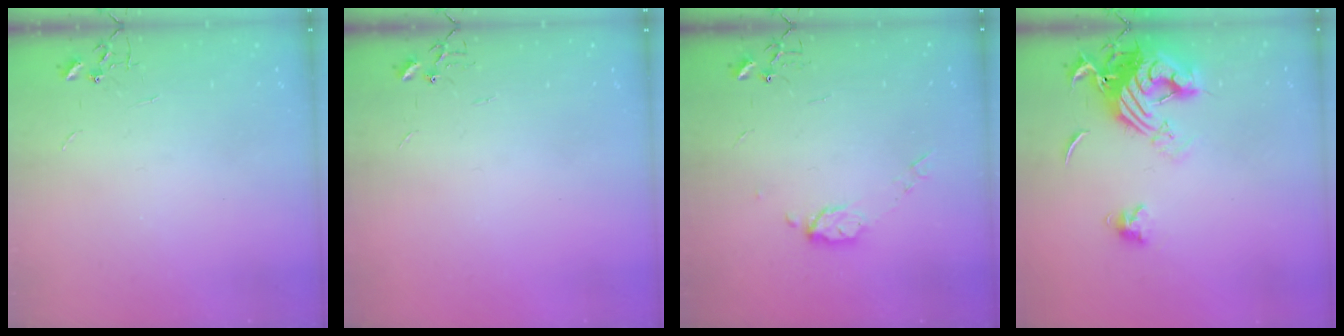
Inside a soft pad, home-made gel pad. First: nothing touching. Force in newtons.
{"total": 0.0}
{"total": 7.2, "press": 7.1, "slide": 0.6}
{"total": 15.5, "press": 15.4, "slide": 1.8}